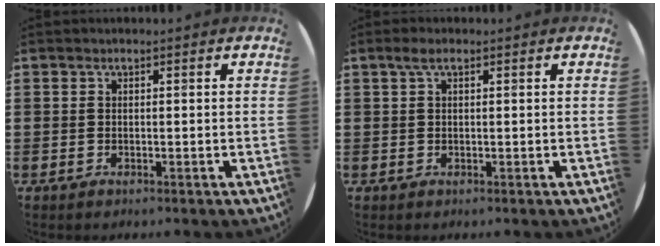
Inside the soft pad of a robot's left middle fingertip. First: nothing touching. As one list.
[{"total": 1.5, "force": [0.7, 0.5, 1.3], "torque": [-0.026, 0.005, 0.011]}]